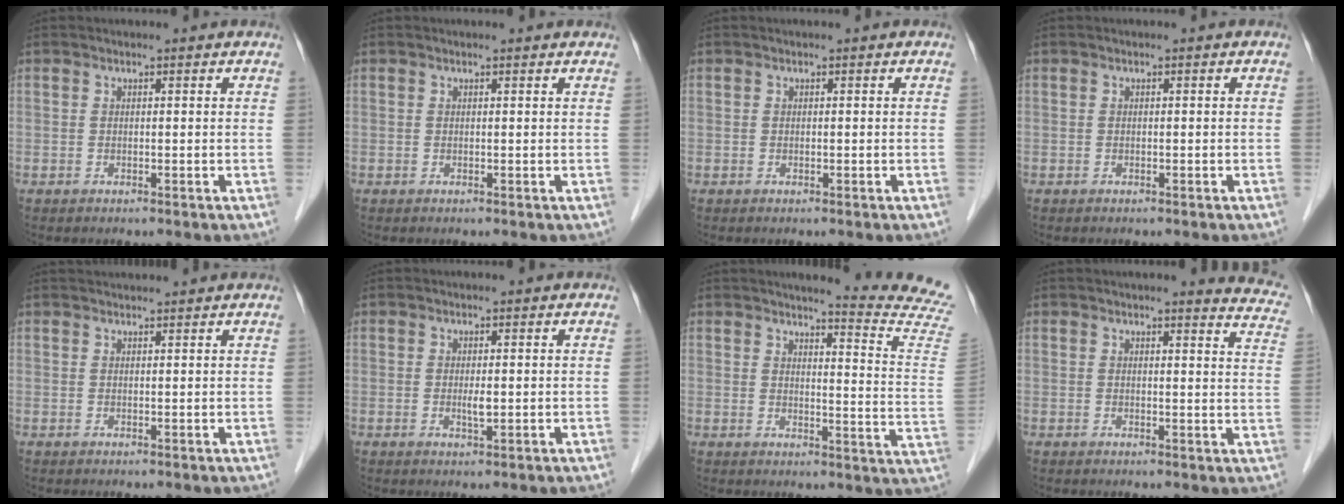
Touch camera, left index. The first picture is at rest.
{"total": 1.3, "force": [1.3, 0.2, 0.3], "torque": [-0.010, 0.007, 0.012]}
{"total": 0.0}
{"total": 0.0}
{"total": 4.0, "force": [4.0, -0.2, 0.8], "torque": [-0.006, 0.029, 0.054]}
{"total": 1.4, "force": [-0.1, 0.4, 1.4], "torque": [-0.026, -0.006, -0.001]}
{"total": 16.1, "force": [15.5, -1.6, 4.2], "torque": [-0.052, -0.141, 0.154]}
{"total": 9.8, "force": [9.3, 1.0, 3.0], "torque": [-0.010, -0.044, 0.071]}